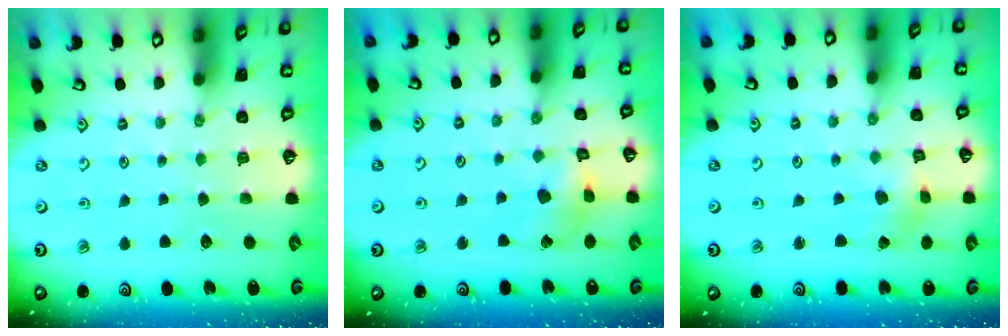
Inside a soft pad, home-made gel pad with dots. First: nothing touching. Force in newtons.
{"total": 7.7, "press": 7.6, "slide": 0.9}
{"total": 1.4, "press": 1.3, "slide": 0.3}